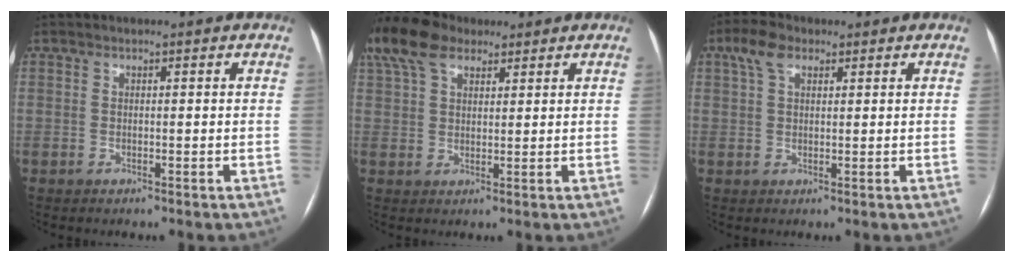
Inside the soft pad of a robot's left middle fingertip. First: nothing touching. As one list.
[{"total": 12.4, "force": [8.4, 6.2, 6.6], "torque": [-0.163, 0.058, 0.159]}, {"total": 3.7, "force": [1.9, 1.8, 2.5], "torque": [-0.057, 0.021, 0.039]}]